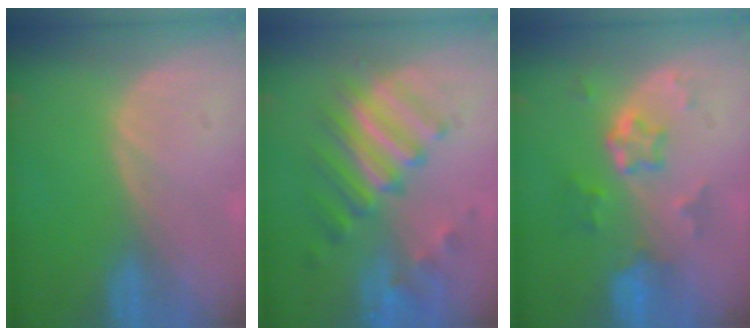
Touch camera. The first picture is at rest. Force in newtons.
{"total": 9.5, "press": 8.4, "slide": 4.4}
{"total": 5.8, "press": 5.2, "slide": 2.5}